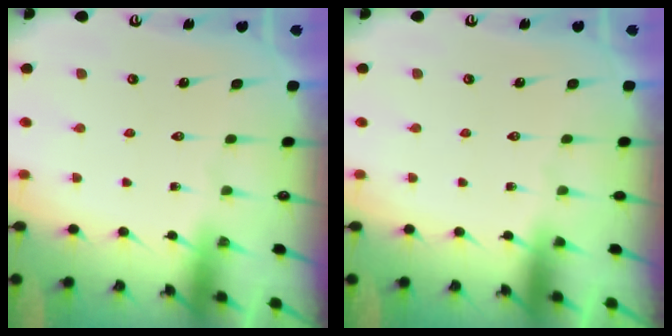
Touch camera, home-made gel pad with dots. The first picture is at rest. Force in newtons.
{"total": 0.0}